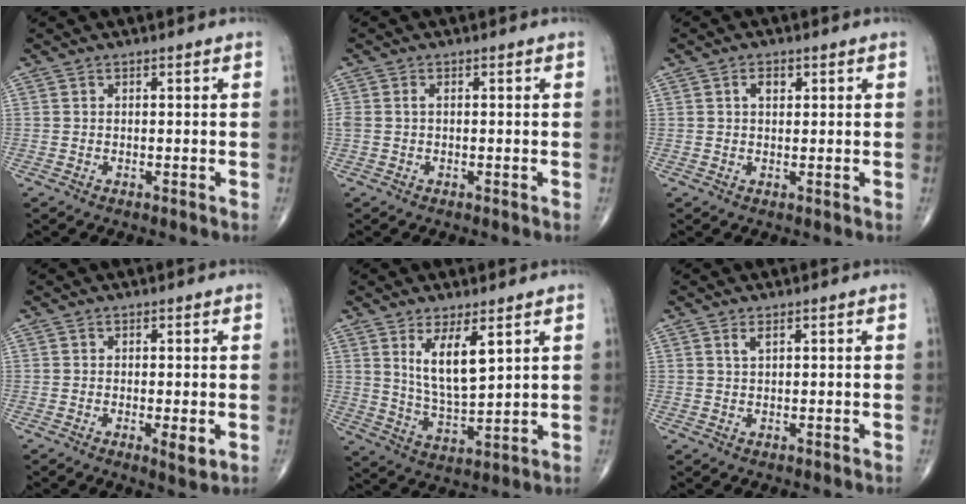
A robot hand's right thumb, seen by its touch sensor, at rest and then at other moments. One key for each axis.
{"total": 1.4, "fx": 0.2, "fy": 0.8, "fz": 1.2, "tx": -0.036, "ty": 0.009, "tz": 0.006}
{"total": 2.3, "fx": 0.9, "fy": 1.4, "fz": 1.6, "tx": -0.022, "ty": -0.001, "tz": 0.012}
{"total": 2.6, "fx": -0.5, "fy": 0.8, "fz": 2.4, "tx": -0.043, "ty": -0.010, "tz": -0.009}
{"total": 9.4, "fx": 4.2, "fy": 3.1, "fz": 7.8, "tx": -0.131, "ty": -0.038, "tz": 0.090}
{"total": 1.3, "fx": 0.8, "fy": 0.4, "fz": 1.0, "tx": -0.020, "ty": 0.001, "tz": 0.017}